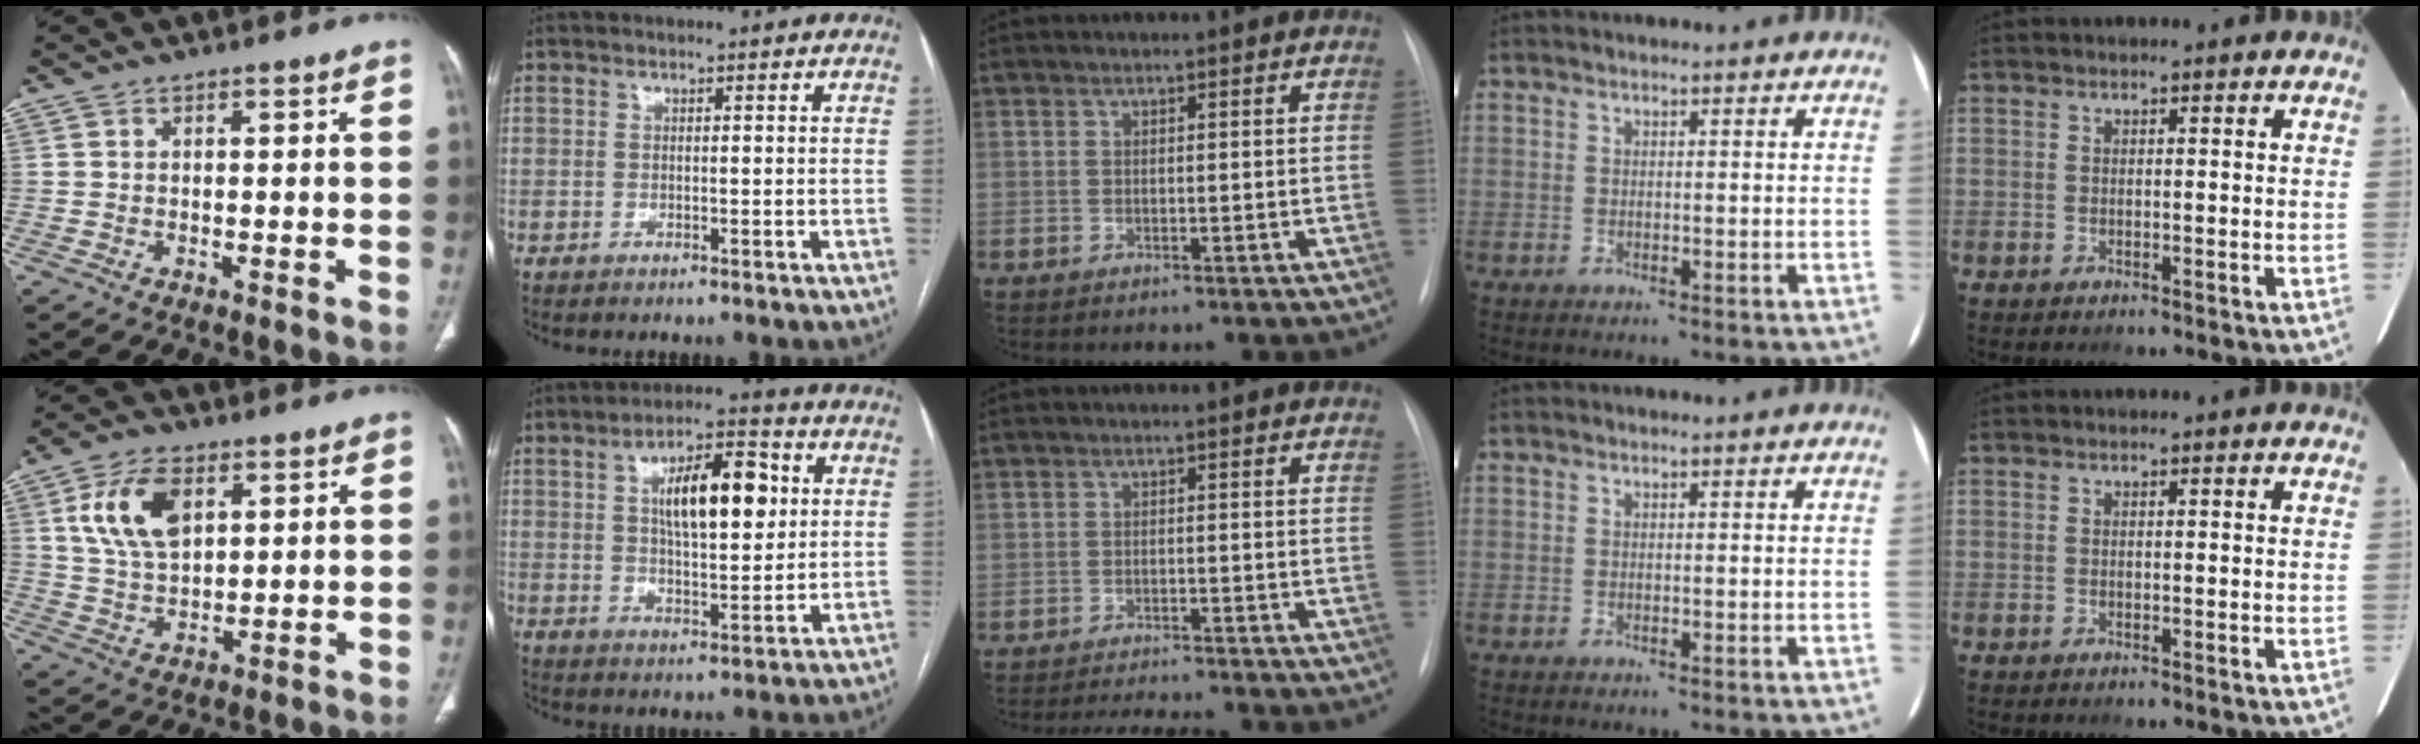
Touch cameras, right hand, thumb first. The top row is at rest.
{"thumb": {"total": 11.1, "force": [4.2, 6.2, 8.2], "torque": [-0.147, -0.010, 0.086]}, "index": {"total": 12.2, "force": [3.1, 4.2, 11.0], "torque": [-0.182, 0.017, 0.051]}, "middle": {"total": 5.9, "force": [-5.7, 0.0, 1.6], "torque": [-0.022, -0.008, -0.085]}}